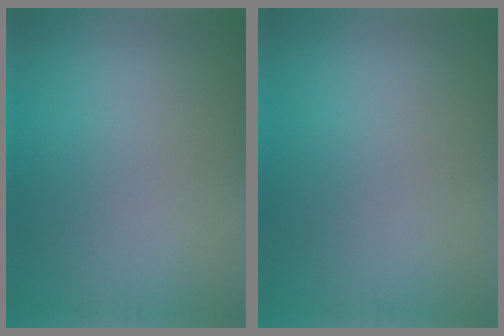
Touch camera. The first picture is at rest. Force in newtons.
{"total": 0.0}